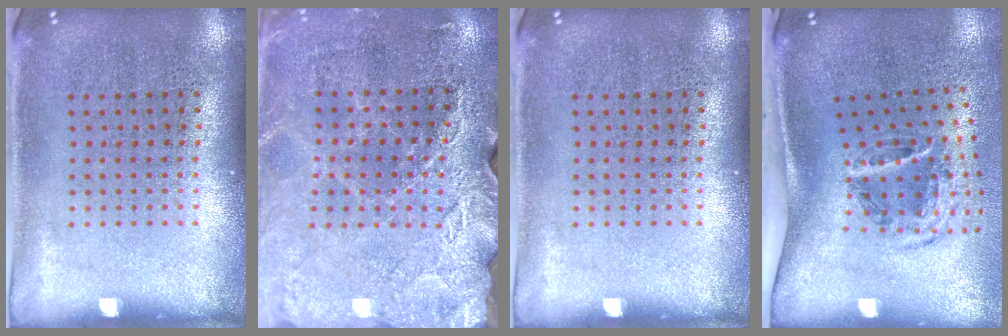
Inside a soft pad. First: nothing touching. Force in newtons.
{"total": 2.8, "press": 2.8, "slide": 0.3}
{"total": 0.0}
{"total": 2.1, "press": 1.2, "slide": 1.7}